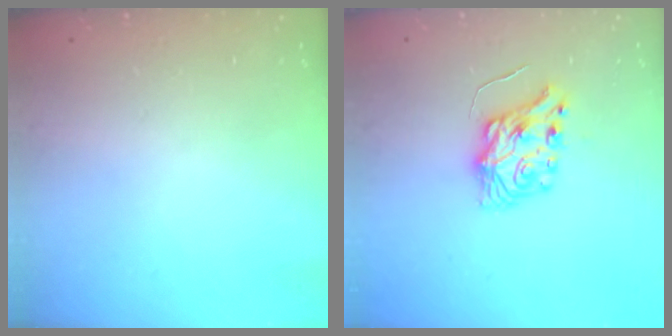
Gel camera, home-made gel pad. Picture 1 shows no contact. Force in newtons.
{"total": 7.1, "press": 7.0, "slide": 0.7}